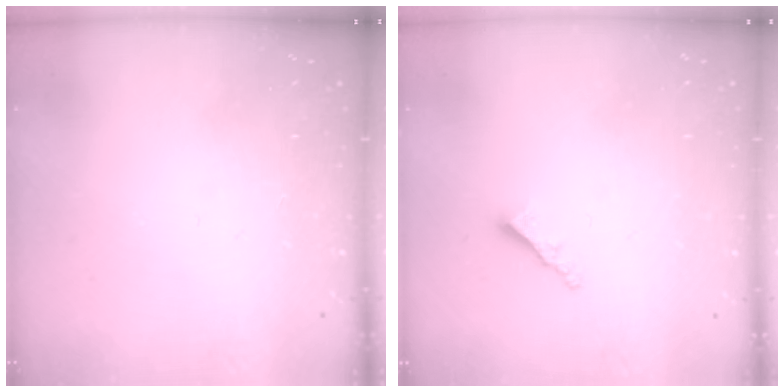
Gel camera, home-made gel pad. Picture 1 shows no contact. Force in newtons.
{"total": 2.5, "press": 2.5, "slide": 0.3}